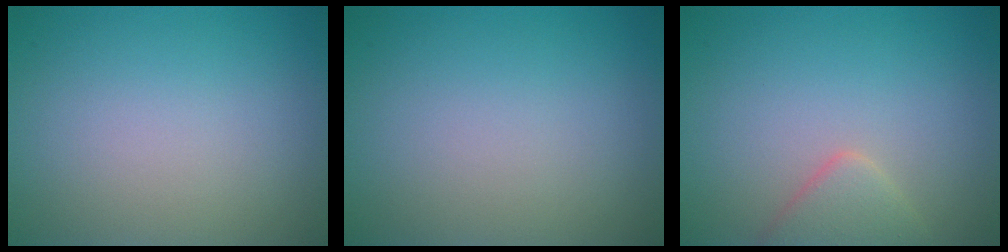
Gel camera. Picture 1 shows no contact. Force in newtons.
{"total": 0.0}
{"total": 2.3, "press": 2.3, "slide": 0.2}